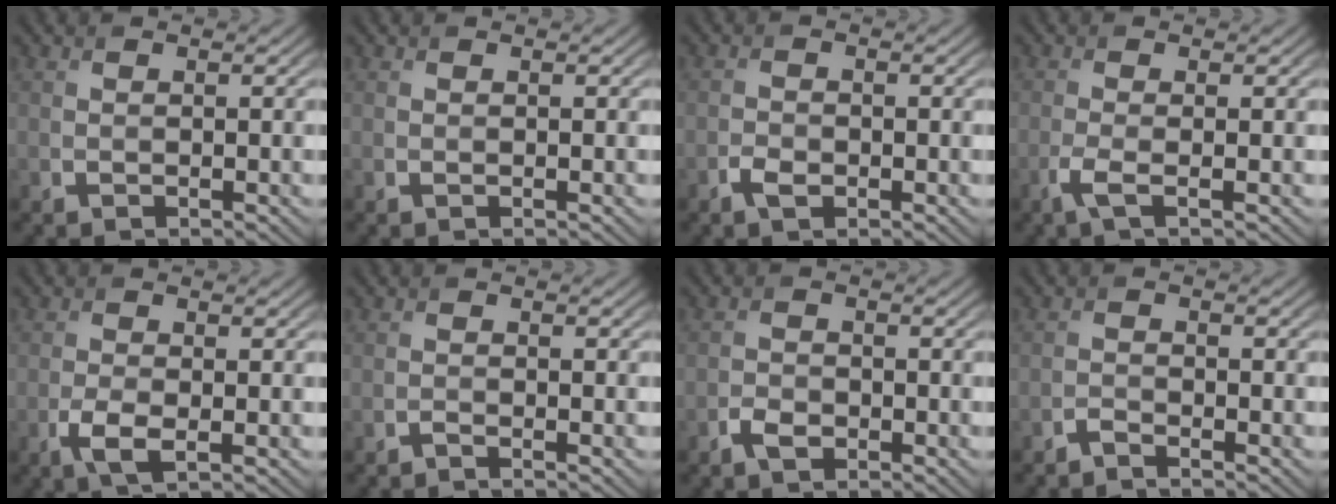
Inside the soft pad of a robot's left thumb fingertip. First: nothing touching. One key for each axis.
{"total": 0.0}
{"total": 1.8, "fx": -1.0, "fy": 1.1, "fz": 1.1, "tx": -0.023, "ty": -0.002, "tz": -0.021}
{"total": 2.4, "fx": -1.1, "fy": 0.4, "fz": 2.1, "tx": -0.049, "ty": 0.001, "tz": -0.031}
{"total": 3.2, "fx": -1.2, "fy": 1.4, "fz": 2.7, "tx": -0.062, "ty": -0.007, "tz": -0.025}
{"total": 0.7, "fx": -0.6, "fy": 0.1, "fz": 0.3, "tx": -0.006, "ty": 0.000, "tz": -0.013}
{"total": 2.1, "fx": -1.3, "fy": 1.3, "fz": 1.1, "tx": -0.023, "ty": 0.000, "tz": -0.027}
{"total": 1.2, "fx": -1.2, "fy": 0.1, "fz": 0.4, "tx": -0.008, "ty": 0.002, "tz": -0.030}